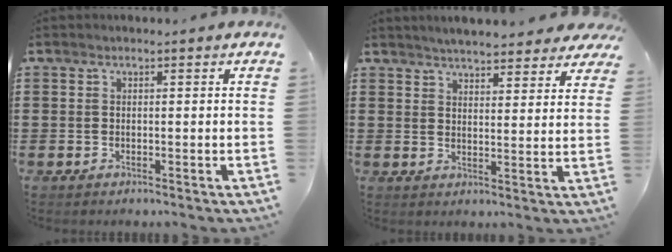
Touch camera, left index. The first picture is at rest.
{"total": 4.5, "force": [4.5, 0.3, 0.8], "torque": [-0.033, -0.017, 0.082]}